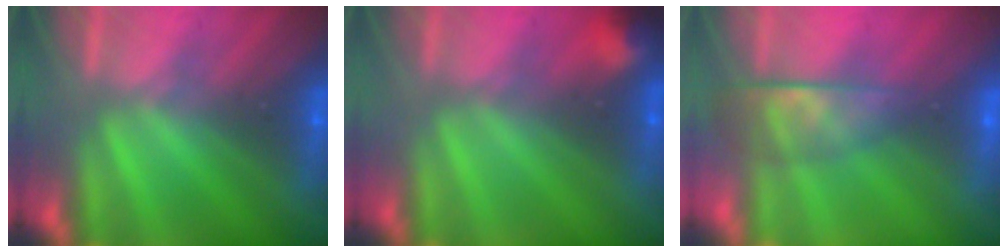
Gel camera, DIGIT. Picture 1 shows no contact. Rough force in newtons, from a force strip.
{"total": 2.8}
{"total": 8.6}